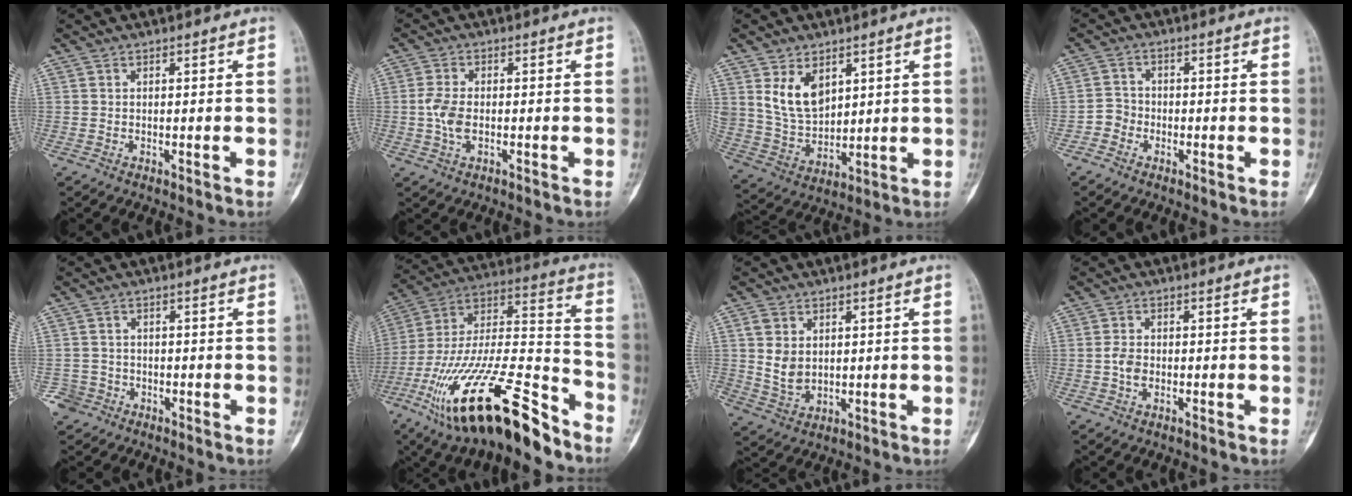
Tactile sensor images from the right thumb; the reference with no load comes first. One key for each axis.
{"total": 4.7, "fx": -0.7, "fy": 2.6, "fz": 3.9, "tx": -0.087, "ty": 0.007, "tz": -0.016}
{"total": 10.0, "fx": 4.5, "fy": 6.5, "fz": 6.2, "tx": -0.096, "ty": -0.025, "tz": 0.106}
{"total": 3.0, "fx": -1.6, "fy": 2.5, "fz": 0.4, "tx": 0.006, "ty": 0.014, "tz": -0.042}
{"total": 3.3, "fx": -1.8, "fy": 2.8, "fz": 0.0, "tx": 0.013, "ty": 0.015, "tz": -0.036}
{"total": 30.7, "fx": -19.3, "fy": 9.3, "fz": 21.9, "tx": -0.404, "ty": 0.052, "tz": -0.334}
{"total": 6.0, "fx": 1.2, "fy": 4.4, "fz": 3.8, "tx": -0.055, "ty": -0.006, "tz": 0.033}
{"total": 2.8, "fx": -0.8, "fy": 1.7, "fz": 2.0, "tx": -0.039, "ty": 0.008, "tz": -0.018}